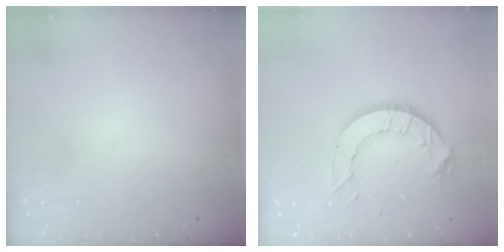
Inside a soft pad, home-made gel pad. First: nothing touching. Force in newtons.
{"total": 10.4, "press": 10.3, "slide": 0.5}